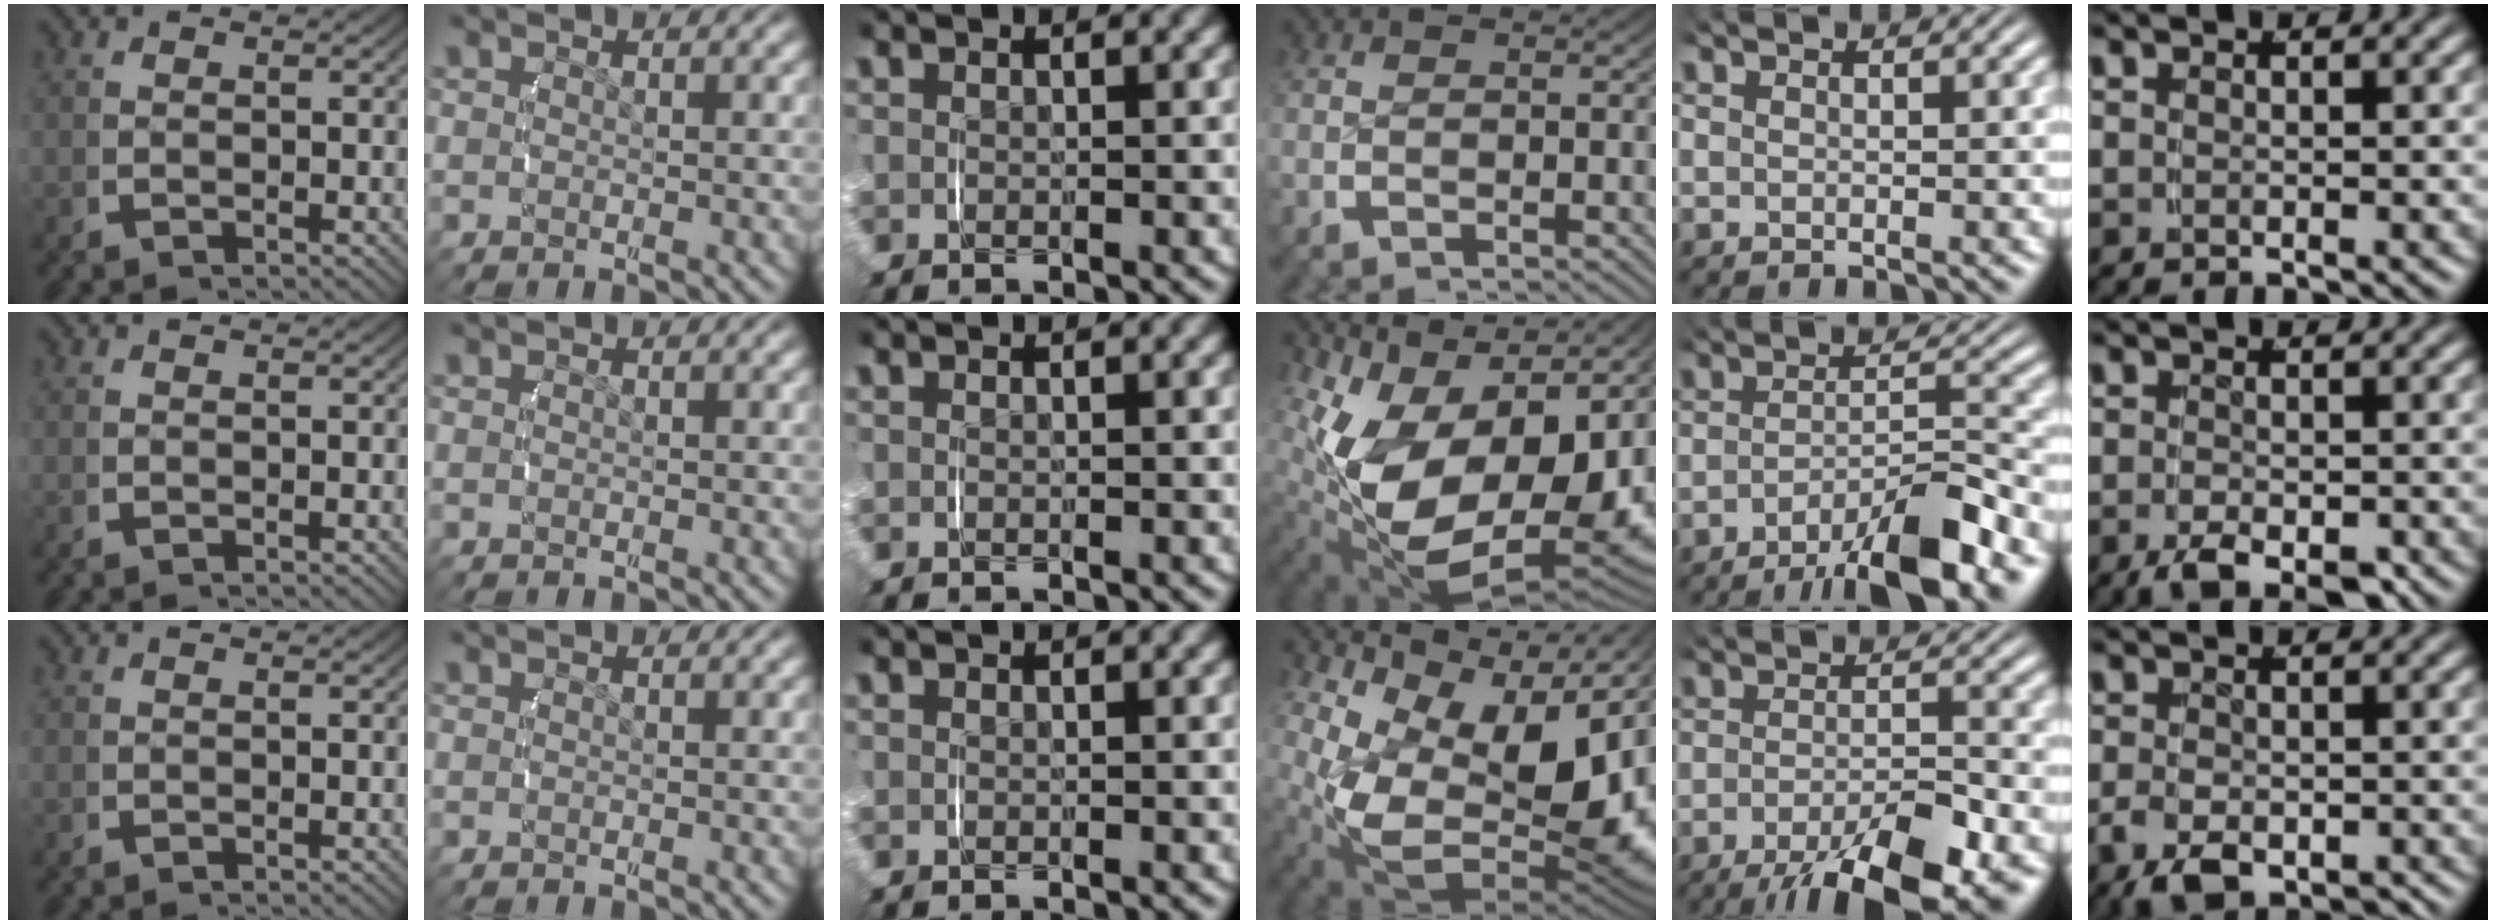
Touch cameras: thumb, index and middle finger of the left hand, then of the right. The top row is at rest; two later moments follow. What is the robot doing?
{"motion": "lift_and_place", "object": "ethernet cable"}